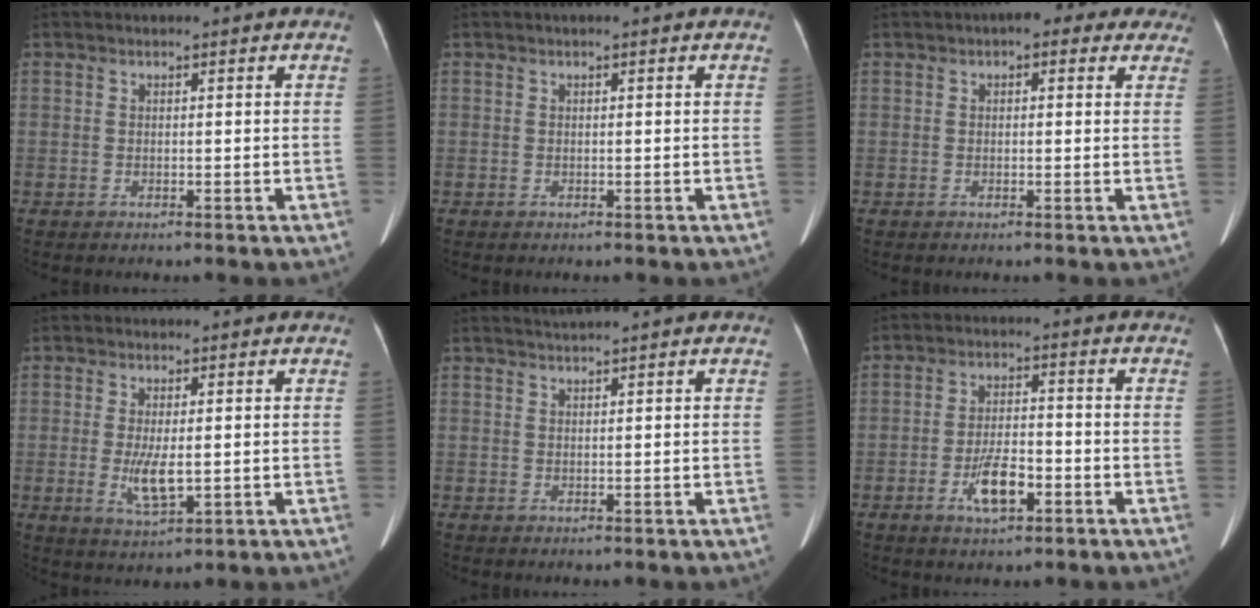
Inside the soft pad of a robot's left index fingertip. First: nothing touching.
{"total": 0.0}
{"total": 5.9, "force": [3.9, 2.9, 3.3], "torque": [-0.025, 0.032, 0.043]}
{"total": 5.0, "force": [-0.4, 1.6, 4.7], "torque": [-0.095, -0.012, -0.002]}
{"total": 1.2, "force": [1.0, -0.6, 0.2], "torque": [-0.009, 0.001, 0.026]}
{"total": 6.2, "force": [-2.8, 2.2, 5.1], "torque": [-0.103, 0.002, -0.046]}